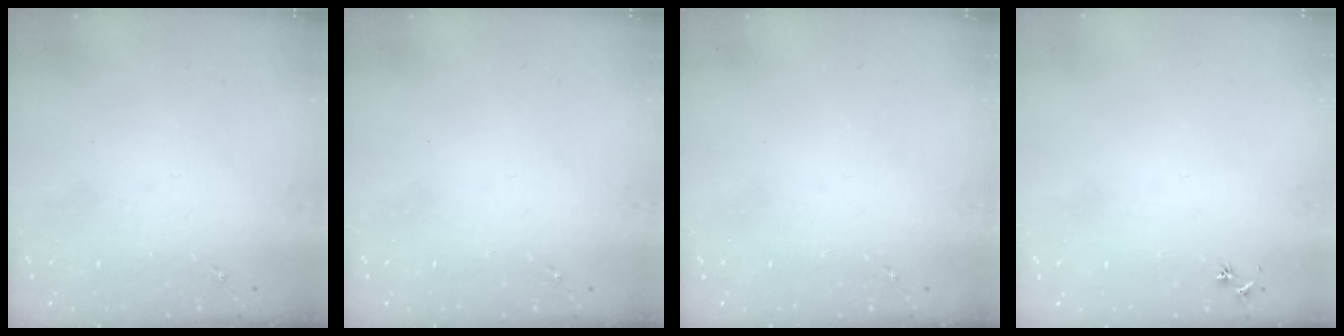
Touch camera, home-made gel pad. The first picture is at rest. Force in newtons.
{"total": 0.0}
{"total": 0.0}
{"total": 3.0, "press": 2.9, "slide": 0.4}